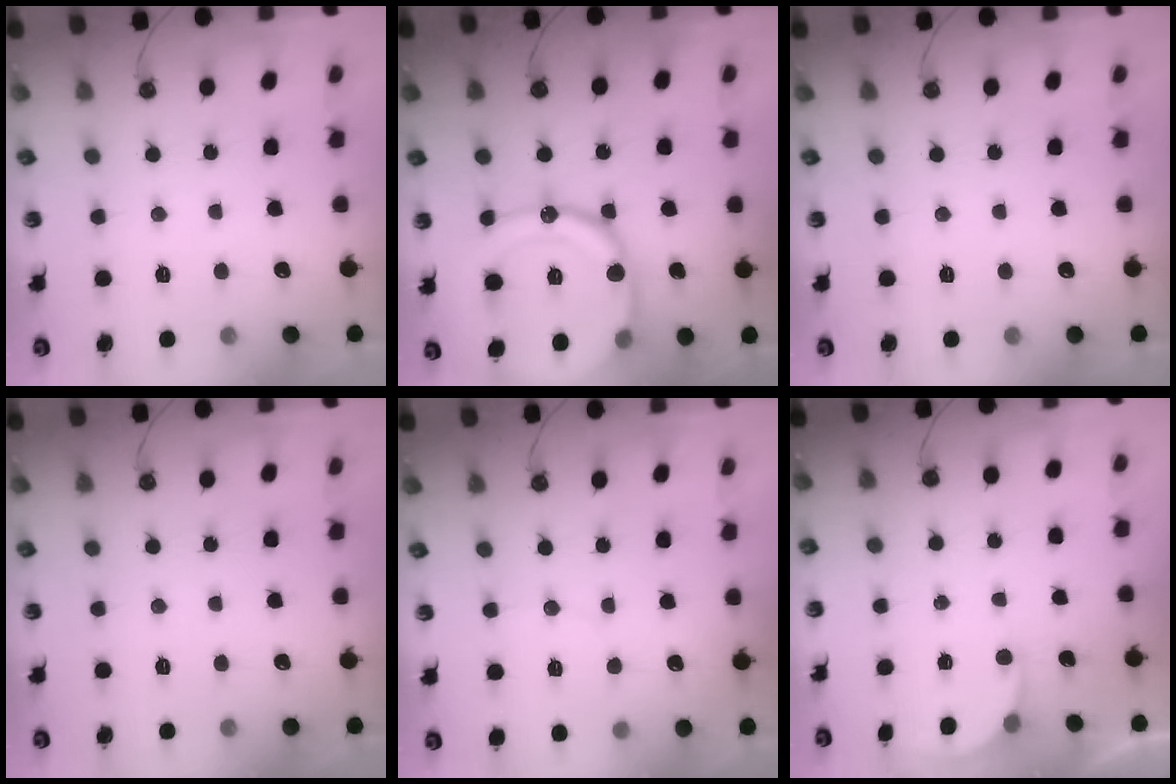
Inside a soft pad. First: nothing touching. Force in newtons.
{"total": 21.2, "press": 21.2, "slide": 1.4}
{"total": 0.0}
{"total": 0.0}
{"total": 2.4, "press": 2.3, "slide": 0.7}
{"total": 2.6, "press": 2.6, "slide": 0.2}